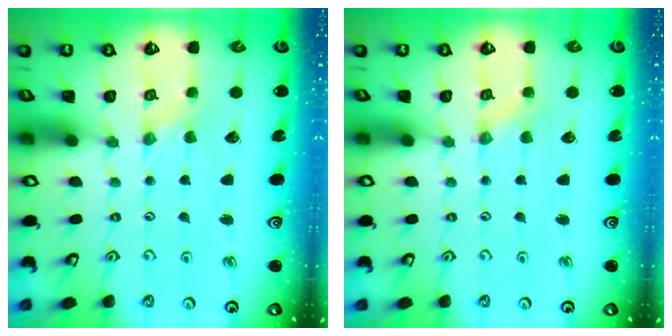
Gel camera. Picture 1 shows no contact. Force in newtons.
{"total": 1.6, "press": 1.6, "slide": 0.3}